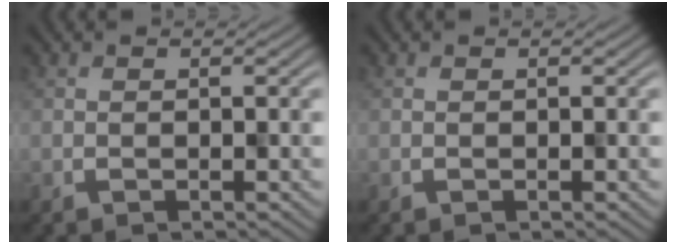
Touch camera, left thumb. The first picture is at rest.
{"total": 0.0}